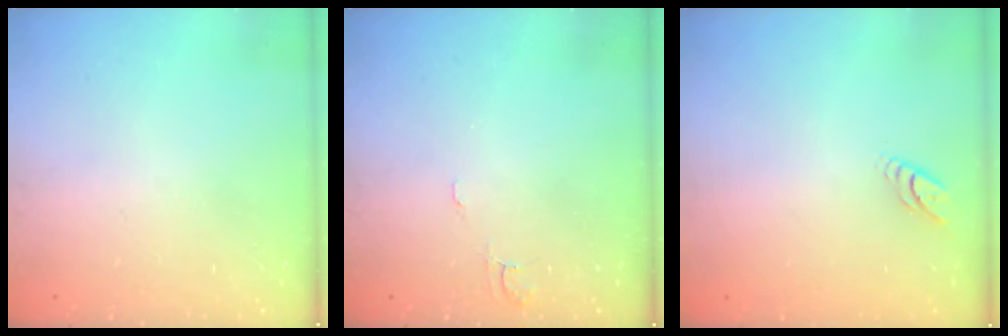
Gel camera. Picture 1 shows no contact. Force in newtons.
{"total": 4.6, "press": 4.6, "slide": 0.3}
{"total": 3.7, "press": 3.7, "slide": 0.5}